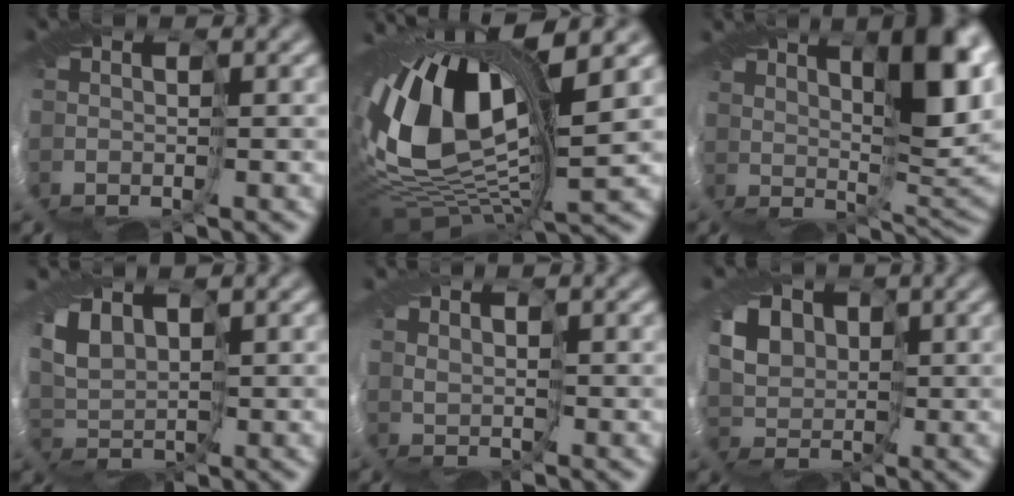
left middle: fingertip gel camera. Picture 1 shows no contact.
{"total": 14.3, "force": [3.4, 7.7, 11.5], "torque": [-0.265, 0.019, 0.048]}
{"total": 8.4, "force": [3.6, 2.3, 7.3], "torque": [-0.113, 0.004, 0.060]}
{"total": 2.5, "force": [1.7, 1.2, 1.3], "torque": [-0.040, 0.002, 0.029]}
{"total": 1.0, "force": [1.0, -0.2, -0.1], "torque": [-0.002, -0.001, 0.017]}
{"total": 6.7, "force": [3.0, 5.1, 3.1], "torque": [-0.058, 0.022, 0.034]}